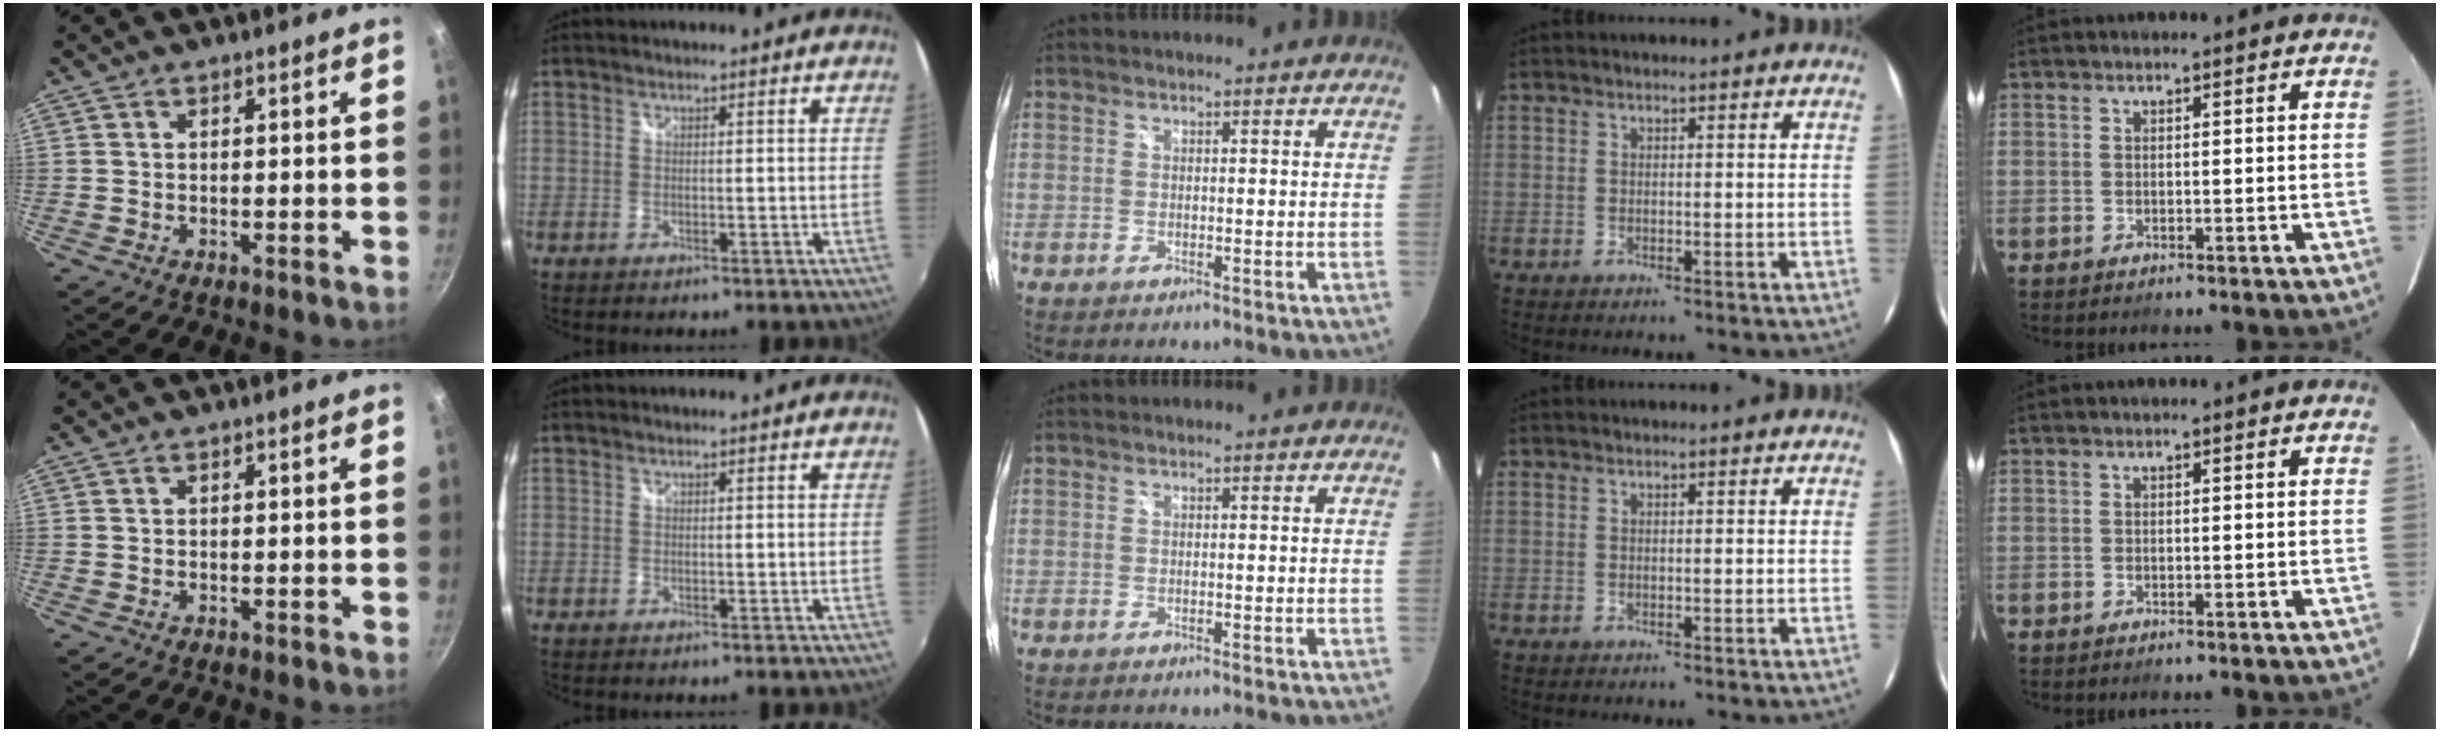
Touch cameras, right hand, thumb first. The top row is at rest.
{}